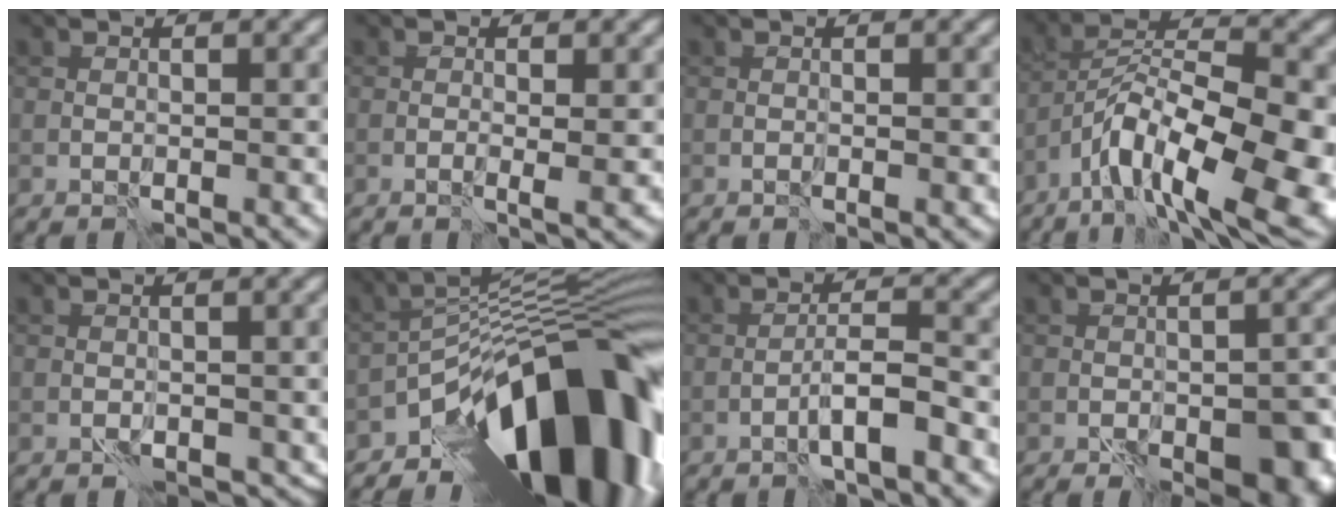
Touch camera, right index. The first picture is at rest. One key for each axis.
{"total": 1.2, "fx": -0.1, "fy": 0.1, "fz": 1.2, "tx": -0.022, "ty": -0.002, "tz": -0.005}
{"total": 0.0}
{"total": 11.9, "fx": -5.8, "fy": 4.7, "fz": 9.3, "tx": -0.156, "ty": 0.001, "tz": -0.100}
{"total": 2.5, "fx": -1.0, "fy": 1.6, "fz": 1.6, "tx": -0.017, "ty": -0.006, "tz": -0.009}
{"total": 15.4, "fx": -8.8, "fy": 6.3, "fz": 10.9, "tx": -0.125, "ty": 0.017, "tz": -0.155}
{"total": 2.7, "fx": -1.4, "fy": 0.3, "fz": 2.3, "tx": -0.039, "ty": 0.013, "tz": -0.030}
{"total": 6.7, "fx": -2.8, "fy": 3.2, "fz": 5.2, "tx": -0.059, "ty": -0.006, "tz": -0.027}